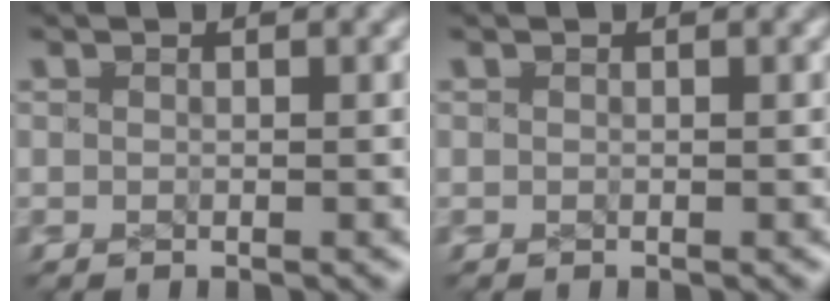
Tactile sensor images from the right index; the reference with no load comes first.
{"total": 0.0}